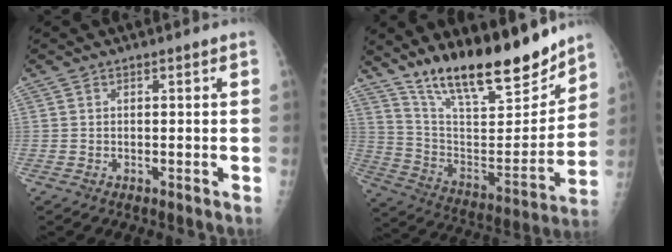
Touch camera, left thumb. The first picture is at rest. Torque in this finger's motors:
{"motor_torque": [0.50, 0.23, 1.39, -1.38, 0.24]}